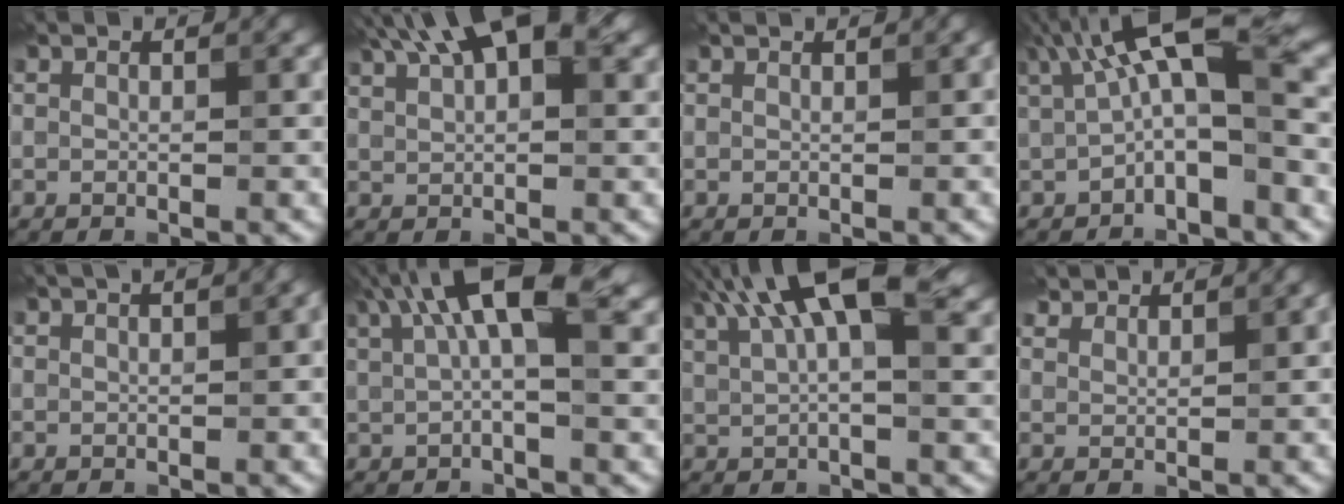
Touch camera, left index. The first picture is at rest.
{"total": 9.3, "force": [5.4, 3.6, 6.6], "torque": [-0.107, 0.030, 0.077]}
{"total": 0.7, "force": [0.6, 0.0, 0.2], "torque": [-0.003, 0.002, 0.008]}
{"total": 7.5, "force": [1.3, 2.3, 7.0], "torque": [-0.116, 0.015, 0.009]}
{"total": 2.0, "force": [1.1, 0.5, 1.6], "torque": [-0.016, 0.004, 0.013]}
{"total": 7.2, "force": [3.1, 1.9, 6.2], "torque": [-0.106, 0.013, 0.046]}
{"total": 10.3, "force": [5.0, 3.5, 8.3], "torque": [-0.151, 0.023, 0.080]}
{"total": 2.7, "force": [2.5, 0.5, 0.6], "torque": [-0.014, 0.007, 0.046]}